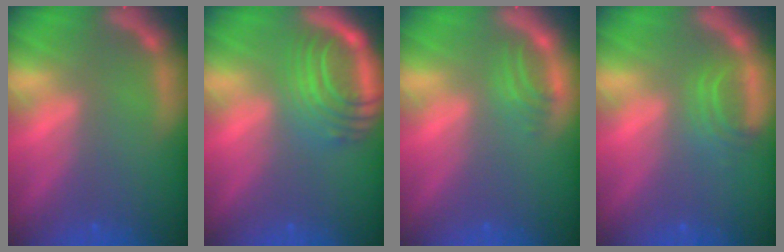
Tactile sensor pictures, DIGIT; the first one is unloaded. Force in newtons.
{"total": 7.5}
{"total": 2.0}
{"total": 2.5}